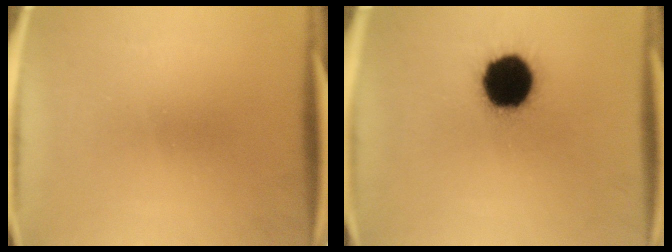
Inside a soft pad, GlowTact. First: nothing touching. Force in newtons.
{"total": 19.1}